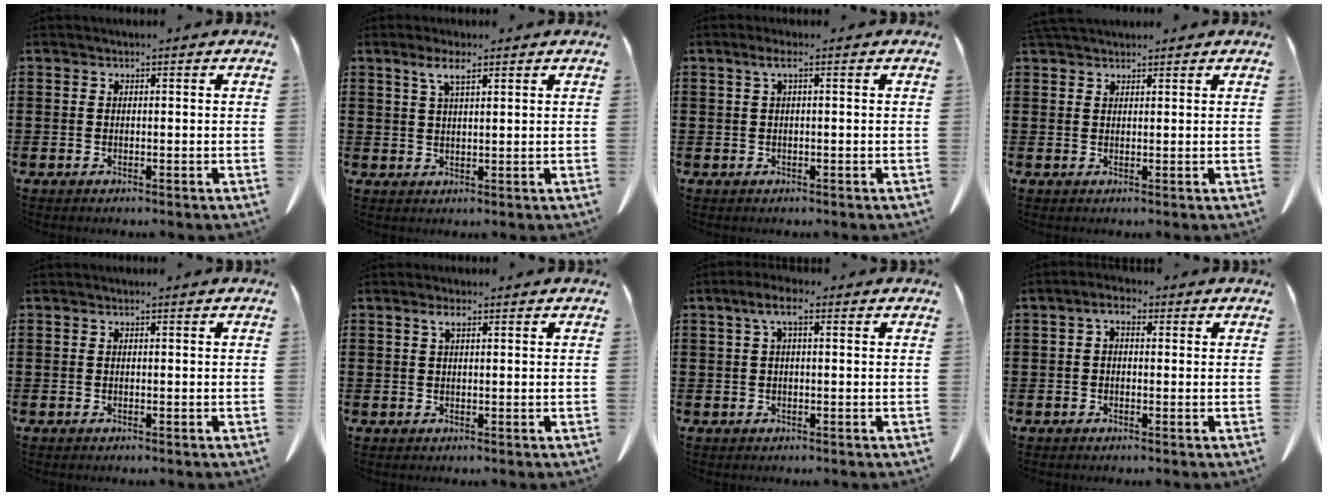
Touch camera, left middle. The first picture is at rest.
{"total": 3.9, "force": [2.3, 0.8, 3.0], "torque": [-0.065, 0.005, 0.041]}
{"total": 1.8, "force": [0.2, 0.1, 1.8], "torque": [-0.035, -0.002, 0.004]}
{"total": 2.0, "force": [1.9, 0.5, 0.6], "torque": [-0.016, 0.002, 0.037]}
{"total": 0.0}
{"total": 1.9, "force": [1.0, 0.5, 1.6], "torque": [-0.035, 0.001, 0.018]}
{"total": 4.0, "force": [1.2, 1.1, 3.6], "torque": [-0.073, 0.008, 0.018]}
{"total": 2.7, "force": [0.2, 1.4, 2.3], "torque": [-0.050, 0.008, -0.001]}